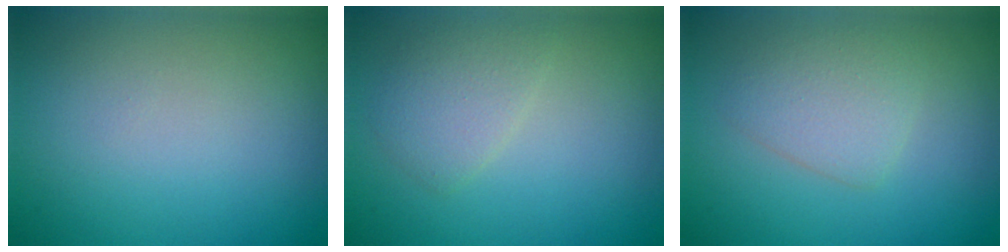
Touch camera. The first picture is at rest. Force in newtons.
{"total": 2.2, "press": 2.2, "slide": 0.0}
{"total": 2.6, "press": 2.6, "slide": 0.1}